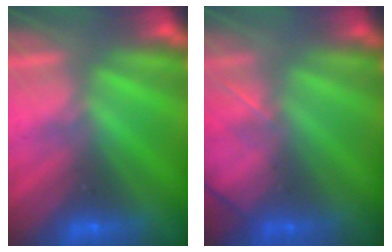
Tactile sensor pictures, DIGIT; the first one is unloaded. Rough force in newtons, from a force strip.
{"total": 2.0}